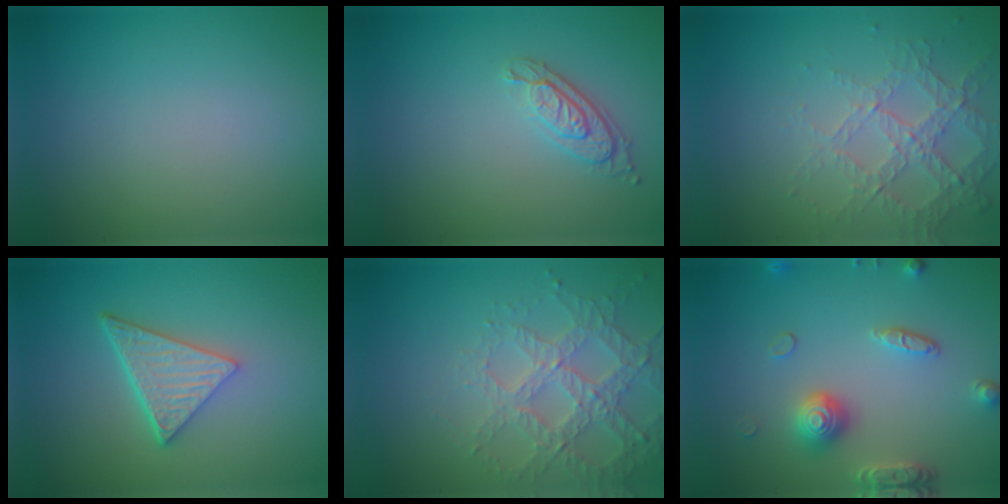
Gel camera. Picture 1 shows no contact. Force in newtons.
{"total": 2.4, "press": 1.9, "slide": 1.4}
{"total": 4.2, "press": 2.9, "slide": 3.0}
{"total": 4.9, "press": 3.5, "slide": 3.4}
{"total": 4.1, "press": 3.5, "slide": 2.0}
{"total": 4.1, "press": 3.5, "slide": 2.0}